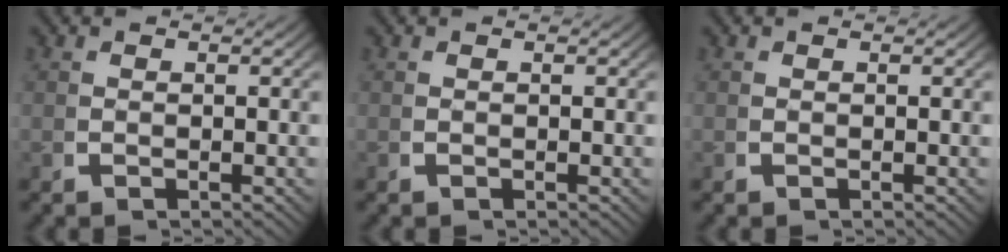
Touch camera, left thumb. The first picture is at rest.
{"total": 0.0}
{"total": 0.0}